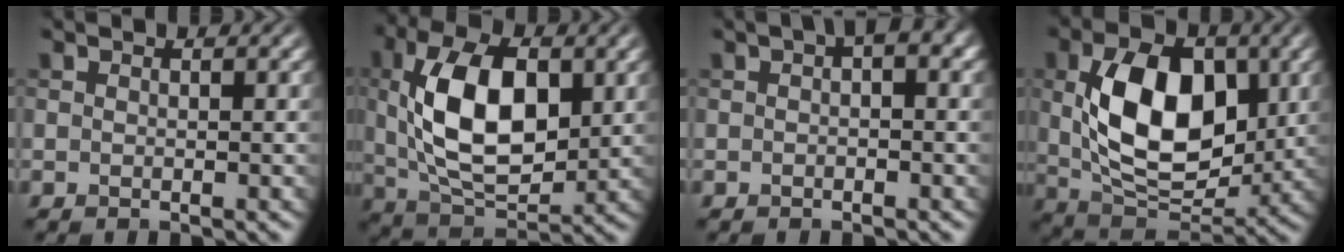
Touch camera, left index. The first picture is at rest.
{"total": 10.5, "force": [1.5, 5.6, 8.7], "torque": [-0.169, 0.004, 0.025]}
{"total": 2.3, "force": [0.7, 0.8, 2.0], "torque": [-0.024, 0.012, 0.009]}
{"total": 10.6, "force": [1.3, 6.3, 8.4], "torque": [-0.150, -0.003, 0.025]}